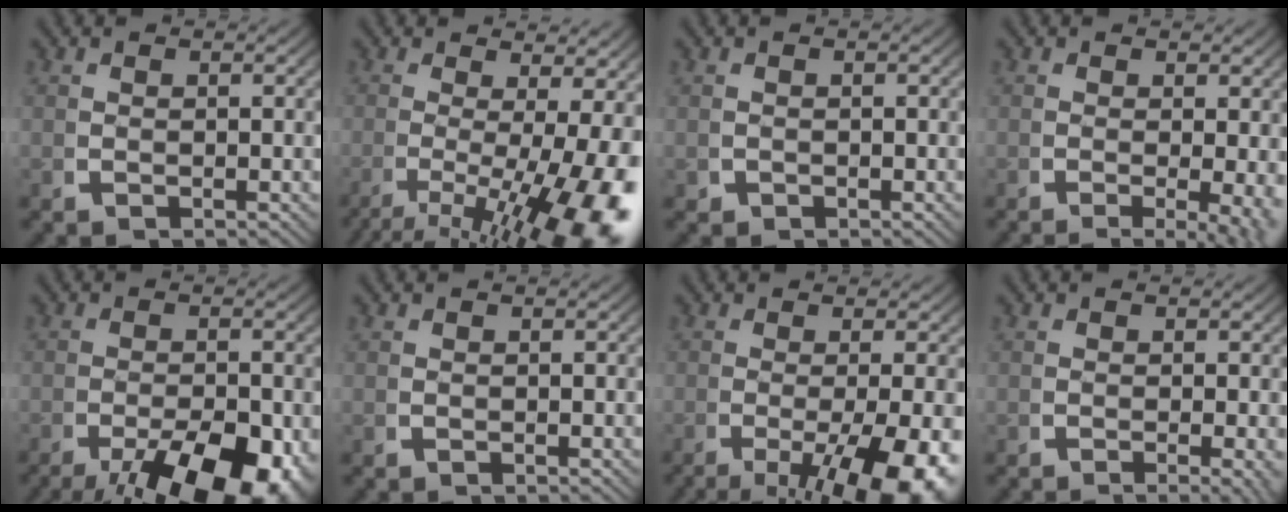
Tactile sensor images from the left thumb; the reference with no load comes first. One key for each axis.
{"total": 12.0, "fx": -2.9, "fy": 5.8, "fz": 10.1, "tx": -0.160, "ty": -0.046, "tz": -0.021}
{"total": 0.6, "fx": -0.3, "fy": 0.5, "fz": 0.0, "tx": -0.001, "ty": -0.009, "tz": -0.001}
{"total": 4.9, "fx": -2.5, "fy": 1.8, "fz": 3.9, "tx": -0.058, "ty": -0.030, "tz": -0.027}
{"total": 10.4, "fx": -5.0, "fy": 4.7, "fz": 7.8, "tx": -0.122, "ty": -0.049, "tz": -0.057}
{"total": 0.0}
{"total": 9.9, "fx": -4.1, "fy": 4.2, "fz": 7.9, "tx": -0.132, "ty": -0.041, "tz": -0.042}
{"total": 2.1, "fx": -1.0, "fy": 0.5, "fz": 1.8, "tx": -0.027, "ty": -0.009, "tz": -0.014}